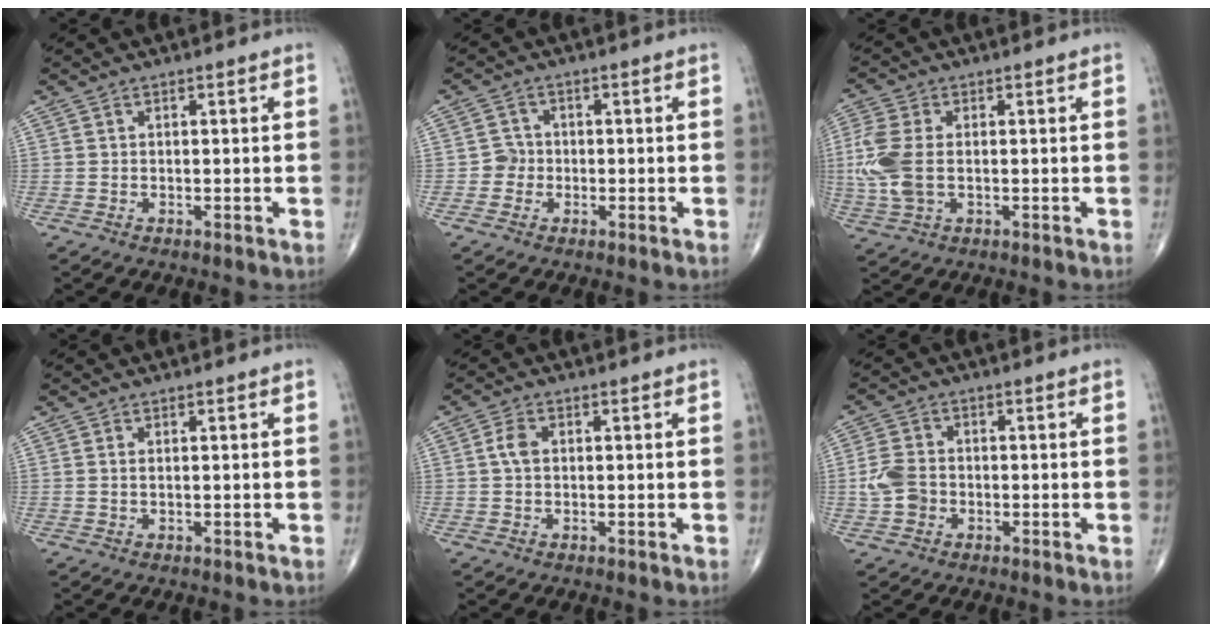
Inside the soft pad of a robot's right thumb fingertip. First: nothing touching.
{"total": 2.6, "force": [-0.7, 2.5, 0.3], "torque": [0.012, 0.010, -0.021]}
{"total": 9.1, "force": [-0.2, 5.4, 7.3], "torque": [-0.194, 0.003, -0.005]}
{"total": 0.6, "force": [0.2, 0.1, 0.5], "torque": [-0.013, 0.000, 0.004]}
{"total": 2.7, "force": [0.3, 1.7, 2.0], "torque": [-0.044, 0.005, 0.002]}
{"total": 5.3, "force": [-1.1, 4.1, 3.1], "torque": [-0.060, 0.011, -0.025]}